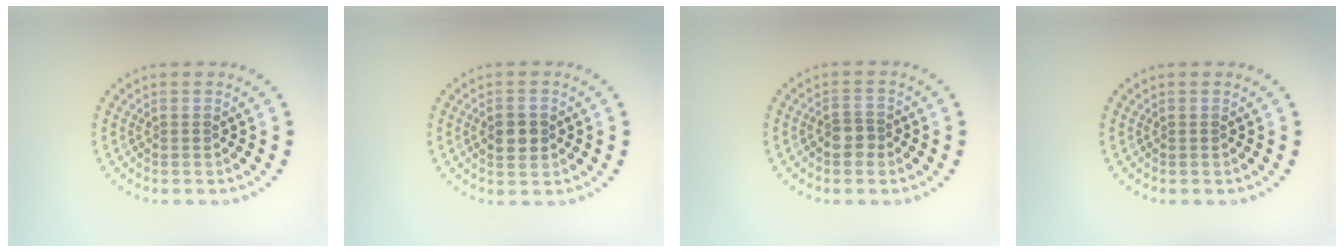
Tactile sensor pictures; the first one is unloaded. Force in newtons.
{"total": 2.8, "press": 2.8, "slide": 0.1}
{"total": 1.9, "press": 1.7, "slide": 0.8}
{"total": 0.0}